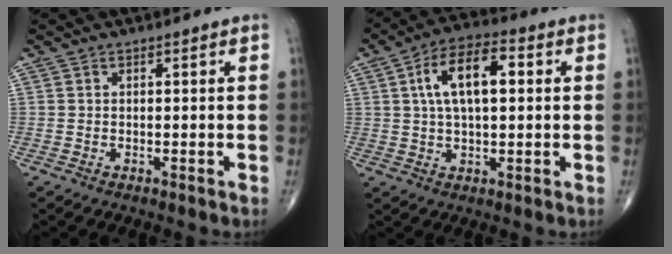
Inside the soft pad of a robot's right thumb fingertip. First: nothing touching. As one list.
[{"total": 11.8, "force": [2.5, 5.6, 10.1], "torque": [-0.173, 0.019, 0.039]}]